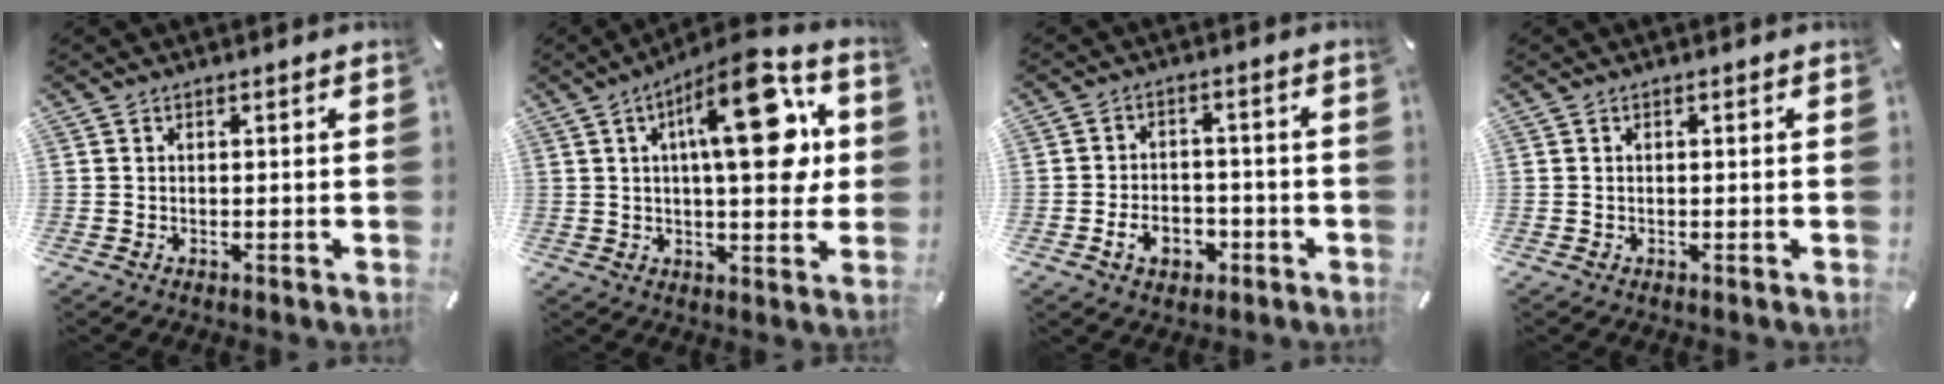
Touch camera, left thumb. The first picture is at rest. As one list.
[{"total": 19.7, "force": [5.8, 7.5, 17.3], "torque": [-0.251, -0.021, 0.083]}, {"total": 7.0, "force": [-2.8, 5.1, 3.9], "torque": [-0.076, 0.011, -0.052]}, {"total": 0.0}]